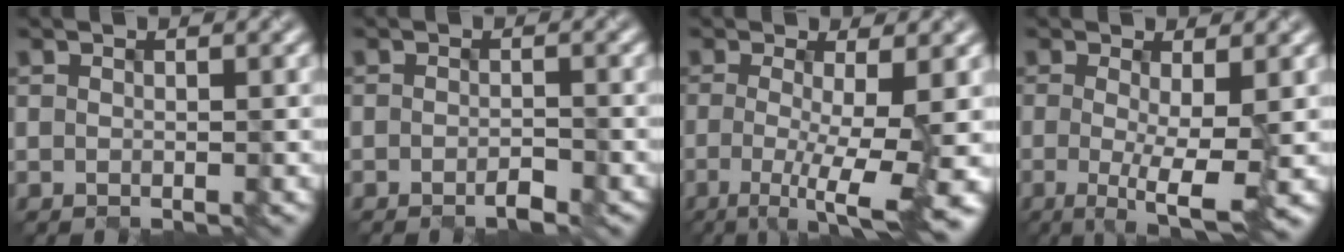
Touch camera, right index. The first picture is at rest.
{"total": 1.4, "force": [-1.1, 0.3, 0.9], "torque": [-0.017, -0.005, -0.013]}
{"total": 8.1, "force": [-1.3, 1.7, 7.8], "torque": [-0.099, -0.011, -0.019]}
{"total": 4.8, "force": [-0.7, 0.9, 4.7], "torque": [-0.066, -0.012, -0.008]}